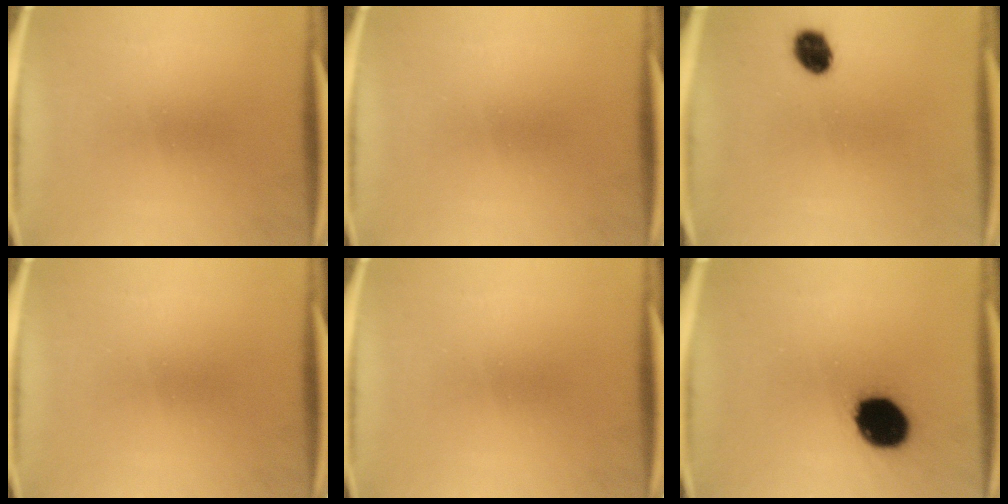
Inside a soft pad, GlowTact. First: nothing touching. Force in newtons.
{"total": 0.0}
{"total": 5.6}
{"total": 0.0}
{"total": 0.0}
{"total": 14.4}